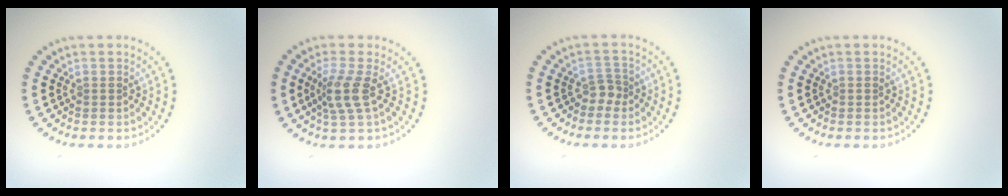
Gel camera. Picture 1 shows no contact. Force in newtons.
{"total": 2.7, "press": 2.0, "slide": 1.7}
{"total": 1.4, "press": 1.0, "slide": 1.0}
{"total": 0.0}